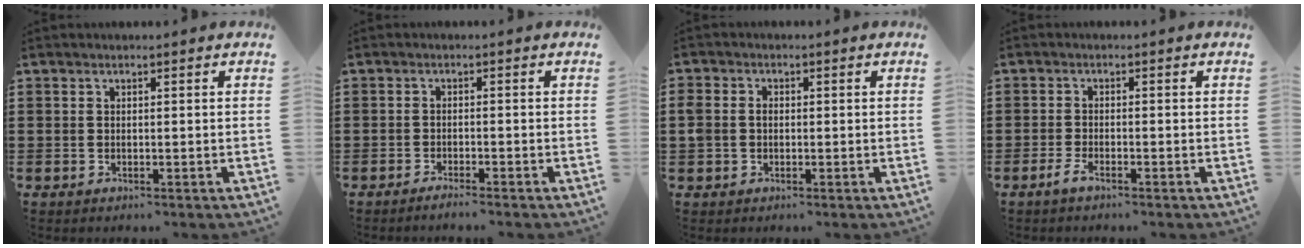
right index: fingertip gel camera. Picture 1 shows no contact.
{"total": 1.5, "force": [-1.5, -0.3, 0.4], "torque": [-0.005, 0.000, -0.028]}
{"total": 2.0, "force": [-0.1, 1.8, 0.9], "torque": [-0.022, 0.008, -0.004]}
{"total": 1.9, "force": [-1.4, 0.1, 1.2], "torque": [-0.035, -0.005, -0.032]}